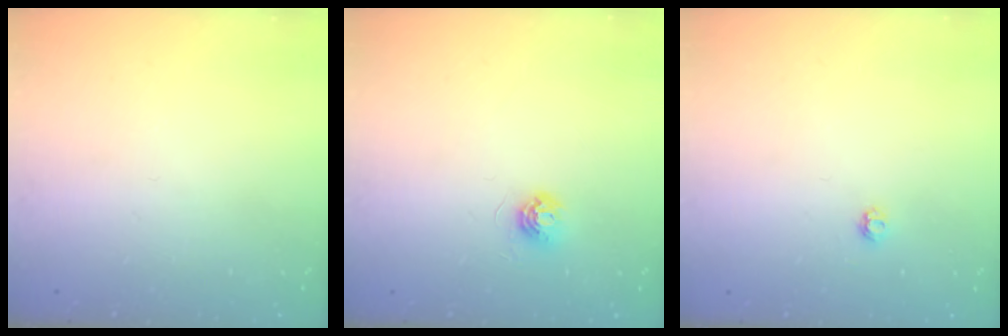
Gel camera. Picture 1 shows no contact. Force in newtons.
{"total": 5.1, "press": 5.1, "slide": 0.5}
{"total": 2.9, "press": 2.9, "slide": 0.4}